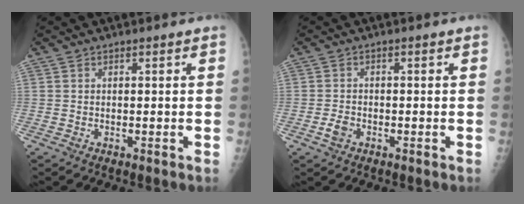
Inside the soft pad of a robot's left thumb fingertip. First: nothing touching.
{"total": 2.2, "force": [-1.1, 1.4, 1.3], "torque": [-0.027, 0.005, -0.021]}